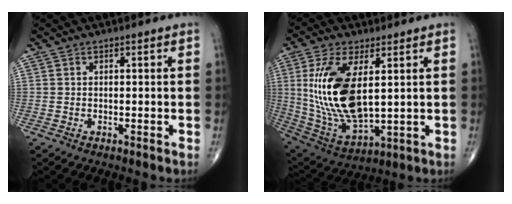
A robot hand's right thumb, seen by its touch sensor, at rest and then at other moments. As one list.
[{"total": 18.3, "force": [3.2, 8.5, 15.9], "torque": [-0.317, -0.022, 0.076]}]